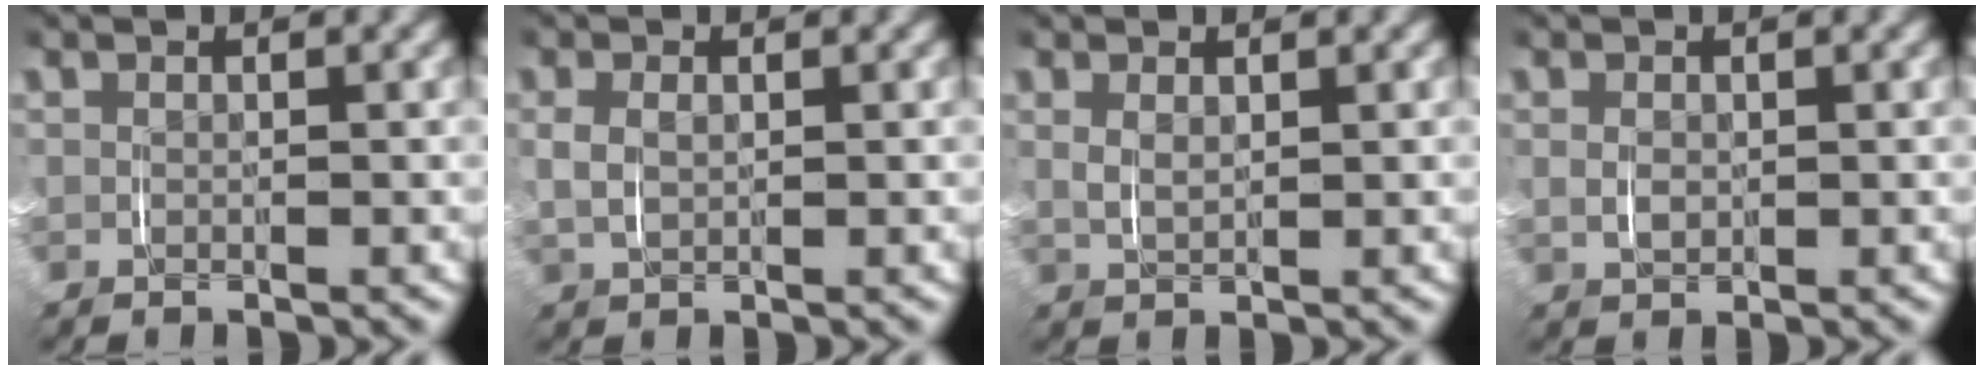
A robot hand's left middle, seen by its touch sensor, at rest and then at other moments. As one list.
[{"total": 1.2, "force": [0.2, 0.5, 1.1], "torque": [-0.023, -0.003, 0.011]}, {"total": 0.9, "force": [0.6, -0.1, 0.7], "torque": [-0.017, -0.005, 0.019]}, {"total": 0.8, "force": [0.0, 0.4, 0.7], "torque": [-0.013, -0.005, 0.007]}]